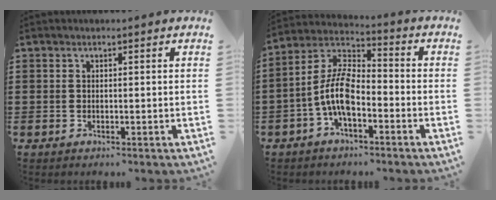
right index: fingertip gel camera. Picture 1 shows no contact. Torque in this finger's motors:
{"motor_torque": [2.14, 0.00, 1.05, 0.21]}